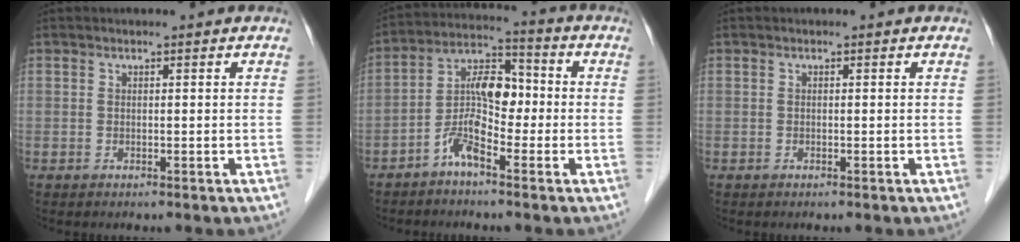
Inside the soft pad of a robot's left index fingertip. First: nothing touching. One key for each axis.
{"total": 7.8, "fx": -3.0, "fy": 3.2, "fz": 6.5, "tx": -0.137, "ty": 0.023, "tz": -0.060}
{"total": 0.0}